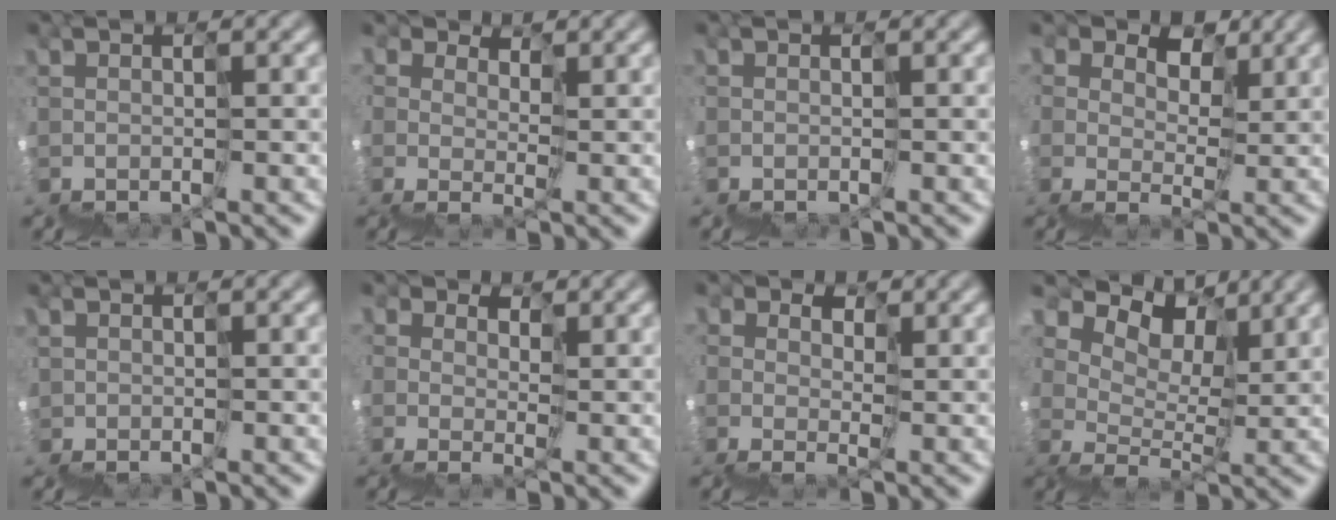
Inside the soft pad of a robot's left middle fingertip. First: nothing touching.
{"total": 2.4, "force": [1.9, 1.5, 0.3], "torque": [0.001, 0.009, 0.043]}
{"total": 0.6, "force": [-0.5, 0.3, 0.1], "torque": [-0.003, -0.003, -0.009]}
{"total": 5.2, "force": [3.3, 3.7, 1.5], "torque": [-0.013, 0.017, 0.068]}
{"total": 1.1, "force": [0.0, 1.0, 0.3], "torque": [-0.010, -0.007, 0.004]}
{"total": 2.4, "force": [0.8, 2.0, 1.1], "torque": [-0.012, -0.002, 0.016]}
{"total": 3.1, "force": [1.0, 2.5, 1.5], "torque": [-0.016, -0.001, 0.017]}
{"total": 5.7, "force": [5.6, 1.1, -0.6], "torque": [0.017, 0.024, 0.092]}